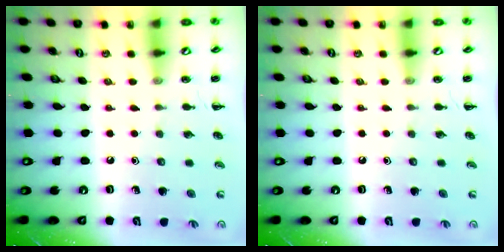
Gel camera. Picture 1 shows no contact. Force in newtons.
{"total": 0.0}